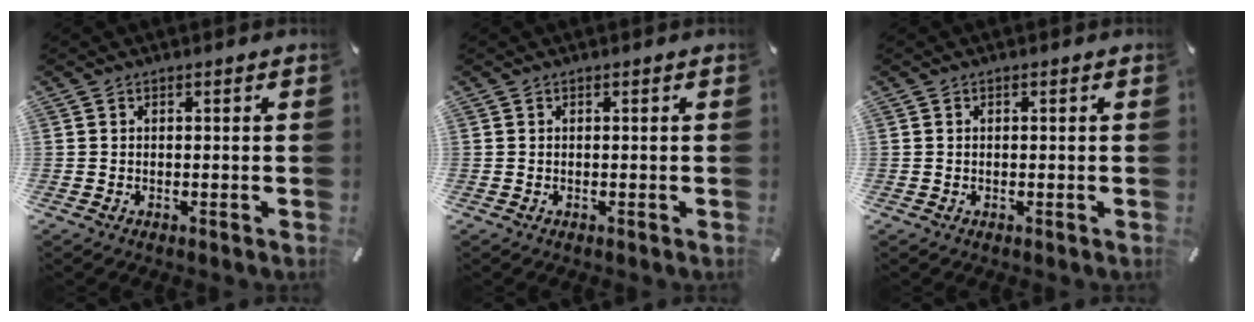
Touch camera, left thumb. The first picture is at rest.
{"total": 0.0}
{"total": 0.0}